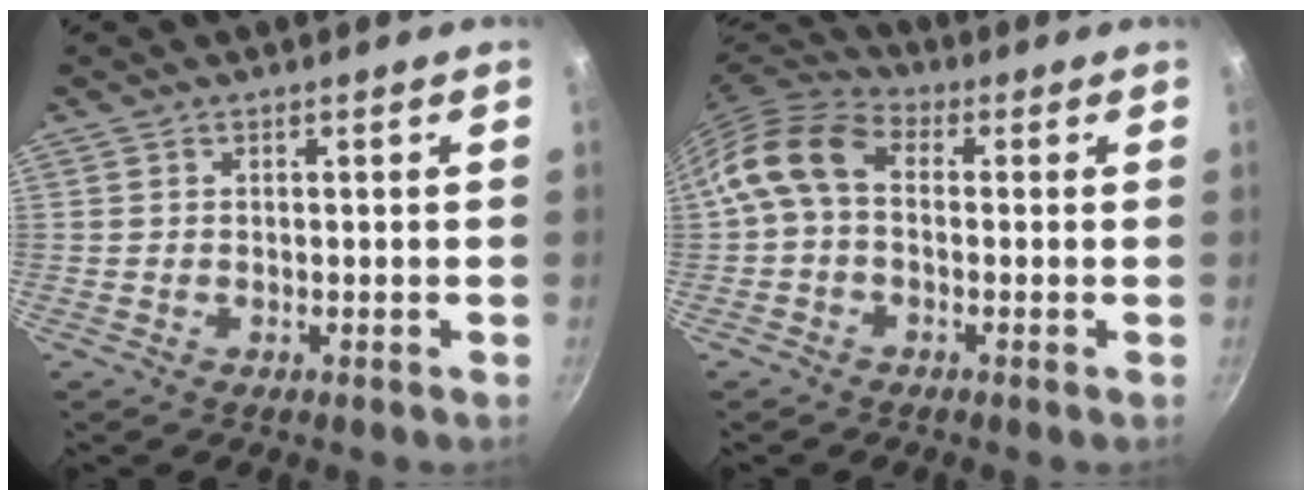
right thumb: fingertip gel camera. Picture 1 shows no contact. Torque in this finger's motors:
{"motor_torque": [-0.54, 0.78, 0.64, -0.56, 0.28]}